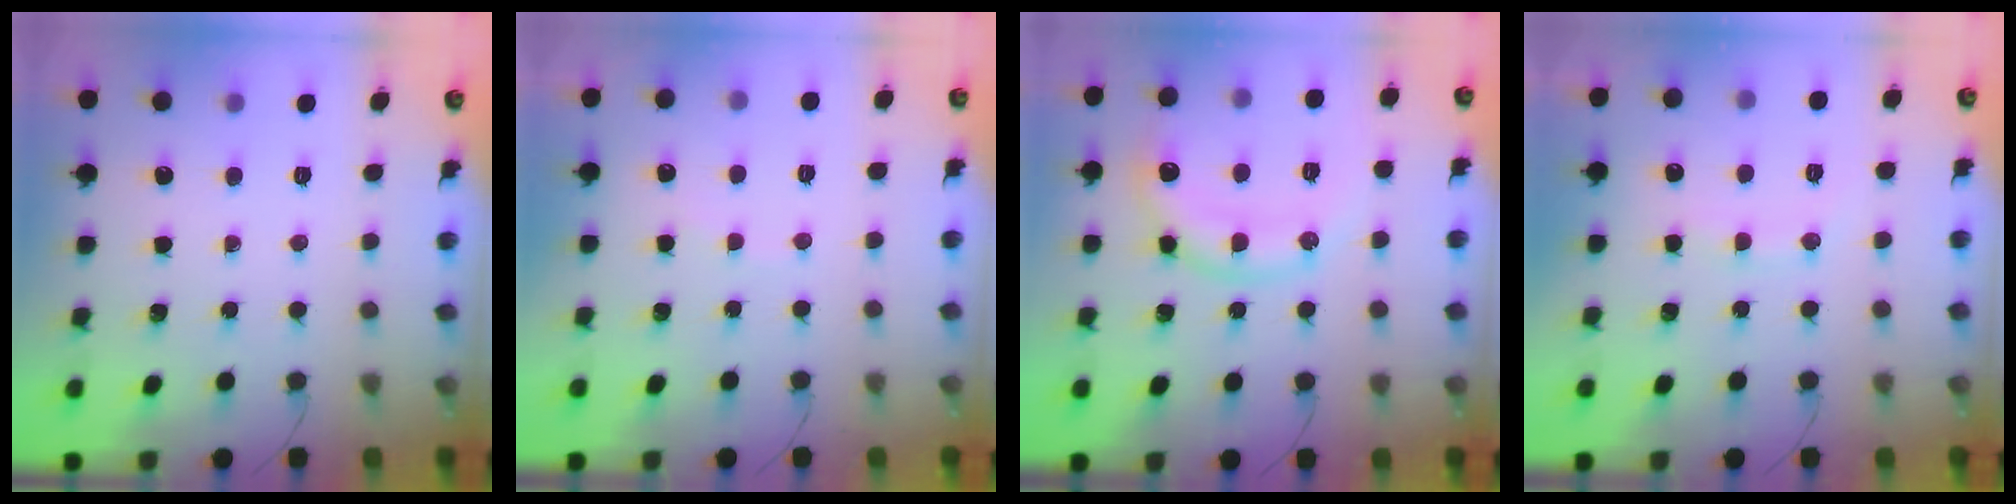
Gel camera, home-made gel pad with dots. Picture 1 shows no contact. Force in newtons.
{"total": 4.9, "press": 4.8, "slide": 0.7}
{"total": 12.4, "press": 12.3, "slide": 1.4}
{"total": 8.1, "press": 8.0, "slide": 1.0}